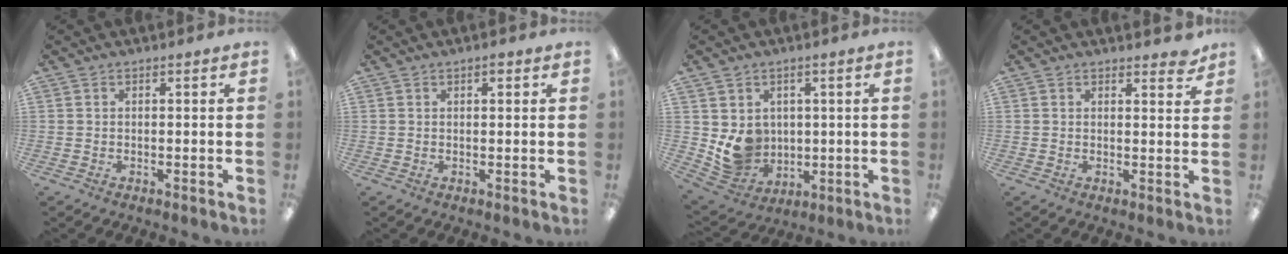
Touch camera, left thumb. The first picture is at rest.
{"total": 1.5, "force": [0.9, 0.4, 1.1], "torque": [-0.016, -0.001, 0.014]}
{"total": 7.8, "force": [1.6, 7.4, 2.2], "torque": [-0.044, -0.015, 0.040]}
{"total": 2.2, "force": [2.0, 0.5, 0.9], "torque": [0.003, -0.012, 0.030]}